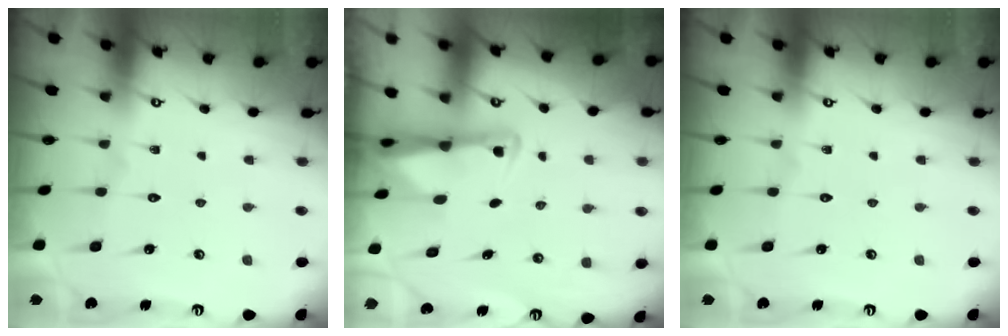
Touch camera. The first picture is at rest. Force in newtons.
{"total": 2.4, "press": 2.3, "slide": 0.4}
{"total": 0.0}